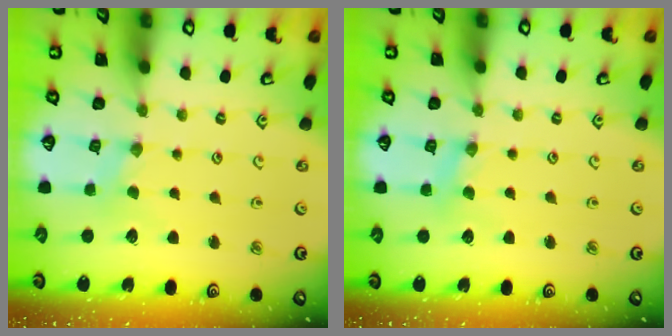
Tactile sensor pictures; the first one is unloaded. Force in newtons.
{"total": 1.3, "press": 1.2, "slide": 0.2}